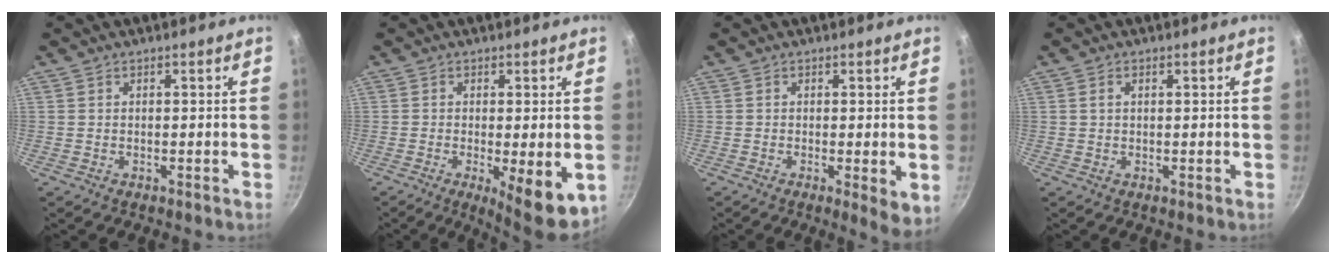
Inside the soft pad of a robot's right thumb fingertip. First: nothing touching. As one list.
[{"total": 10.3, "force": [-3.0, 3.0, 9.3], "torque": [-0.132, -0.023, -0.039]}, {"total": 4.6, "force": [-0.7, 1.1, 4.4], "torque": [-0.070, -0.015, -0.014]}, {"total": 1.2, "force": [0.4, 0.7, 0.9], "torque": [-0.020, 0.004, 0.009]}]